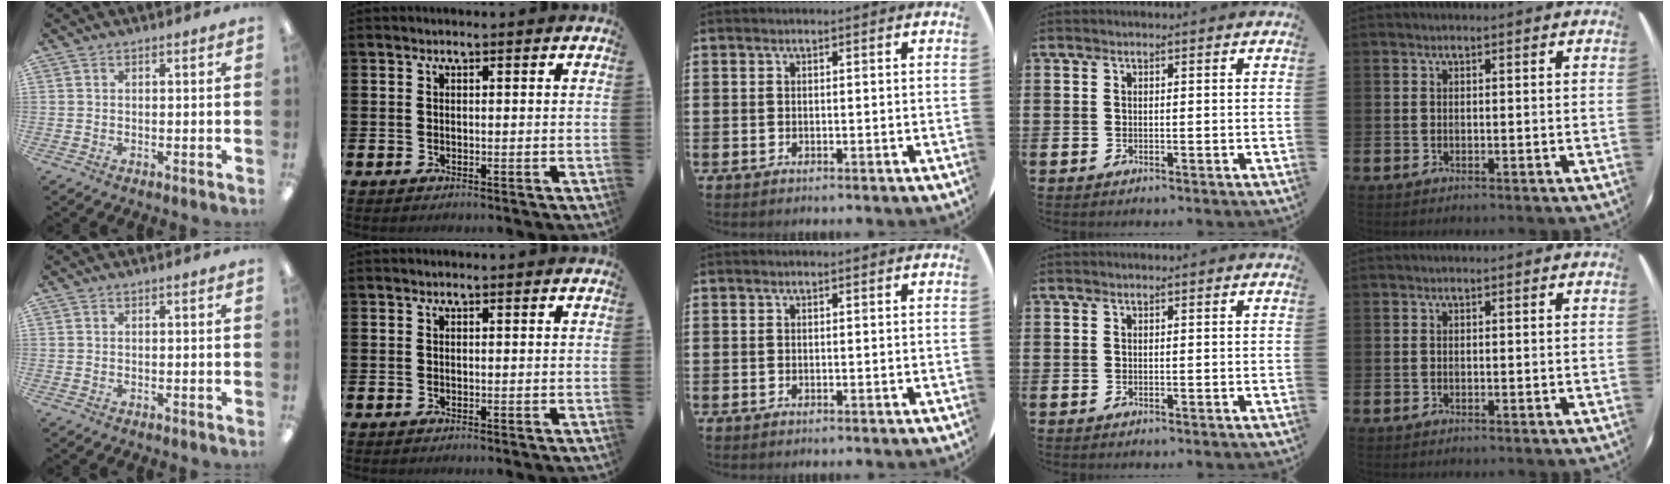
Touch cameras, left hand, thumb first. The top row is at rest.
{}